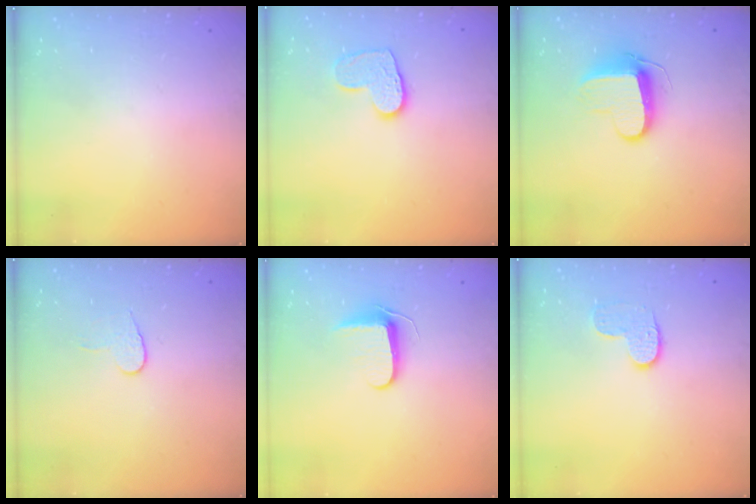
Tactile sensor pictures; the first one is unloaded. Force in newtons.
{"total": 9.1, "press": 9.1, "slide": 0.2}
{"total": 9.5, "press": 9.5, "slide": 0.2}
{"total": 6.0, "press": 6.0, "slide": 0.5}
{"total": 7.7, "press": 7.6, "slide": 0.8}
{"total": 6.8, "press": 6.8, "slide": 0.2}